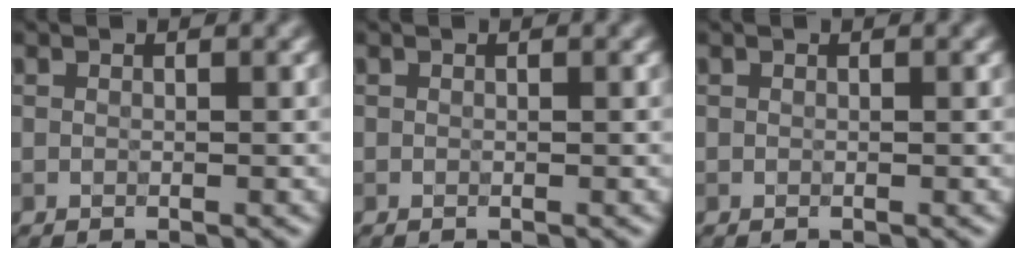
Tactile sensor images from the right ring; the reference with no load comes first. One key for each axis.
{"total": 0.0}
{"total": 0.0}